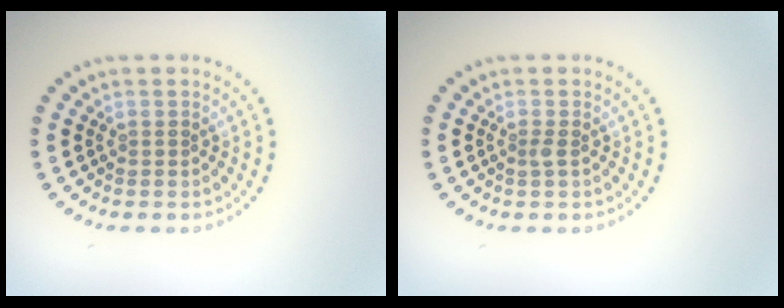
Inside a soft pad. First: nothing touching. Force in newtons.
{"total": 0.6, "press": 0.5, "slide": 0.3}